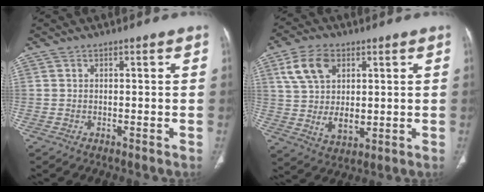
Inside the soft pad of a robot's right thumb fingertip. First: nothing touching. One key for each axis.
{"total": 12.1, "fx": 3.8, "fy": 7.9, "fz": 8.3, "tx": -0.137, "ty": -0.011, "tz": 0.078}